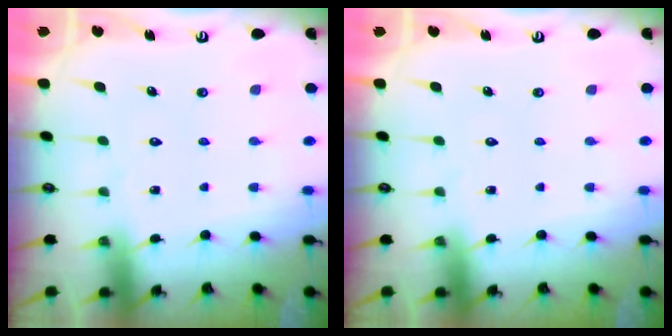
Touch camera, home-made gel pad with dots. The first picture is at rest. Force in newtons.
{"total": 0.0}